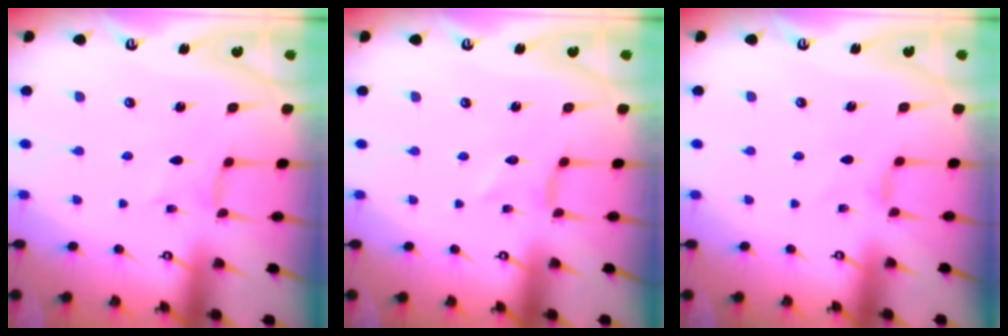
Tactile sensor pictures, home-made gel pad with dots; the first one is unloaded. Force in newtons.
{"total": 0.0}
{"total": 1.6, "press": 1.5, "slide": 0.4}